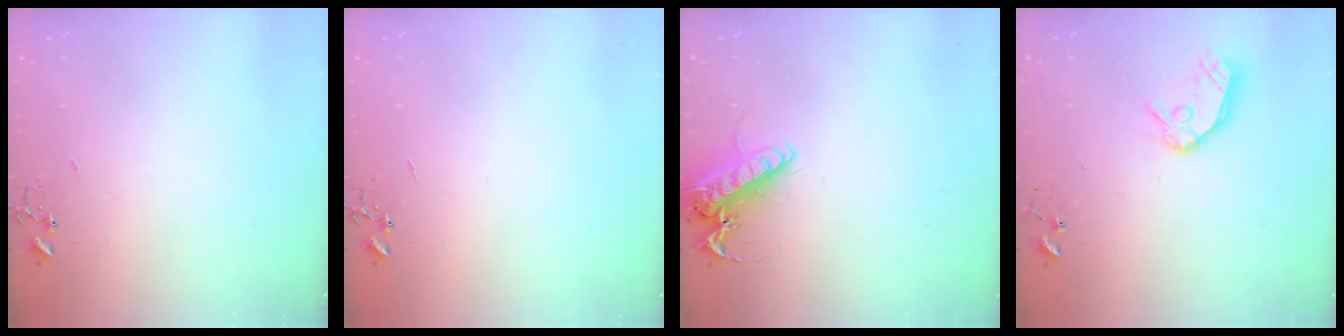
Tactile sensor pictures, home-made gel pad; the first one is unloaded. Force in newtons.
{"total": 0.0}
{"total": 13.8, "press": 13.6, "slide": 2.4}
{"total": 12.1, "press": 12.0, "slide": 1.3}